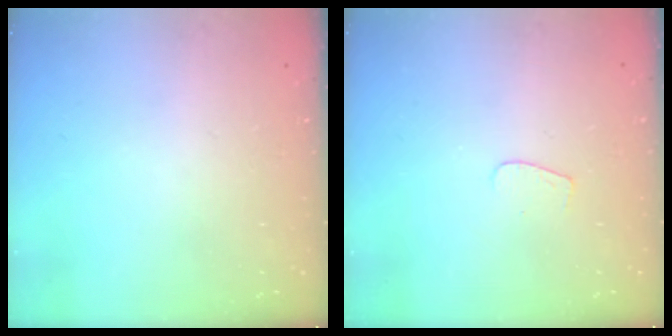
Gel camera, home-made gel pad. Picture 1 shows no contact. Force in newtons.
{"total": 3.5, "press": 3.5, "slide": 0.3}